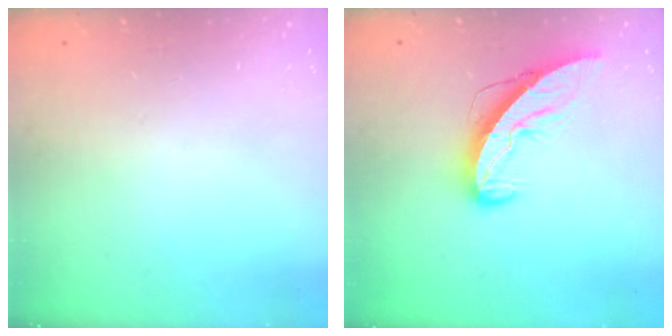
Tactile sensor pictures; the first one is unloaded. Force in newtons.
{"total": 8.8, "press": 8.7, "slide": 0.8}